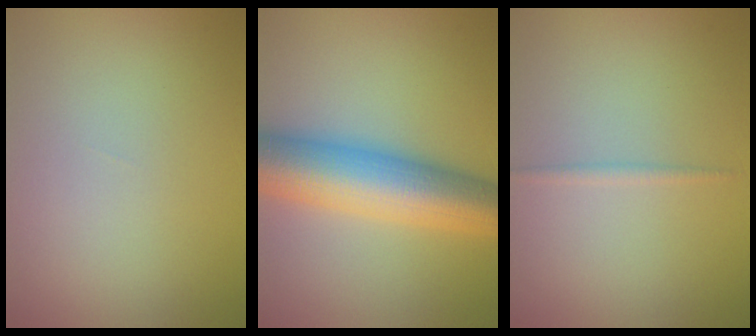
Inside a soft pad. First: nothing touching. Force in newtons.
{"total": 9.7, "press": 9.7, "slide": 0.2}
{"total": 0.7, "press": 0.7, "slide": 0.0}